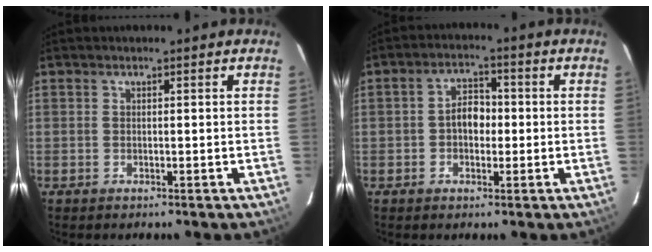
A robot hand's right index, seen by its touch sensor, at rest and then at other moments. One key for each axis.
{"total": 4.7, "fx": -0.5, "fy": 3.3, "fz": 3.3, "tx": -0.059, "ty": 0.015, "tz": -0.008}